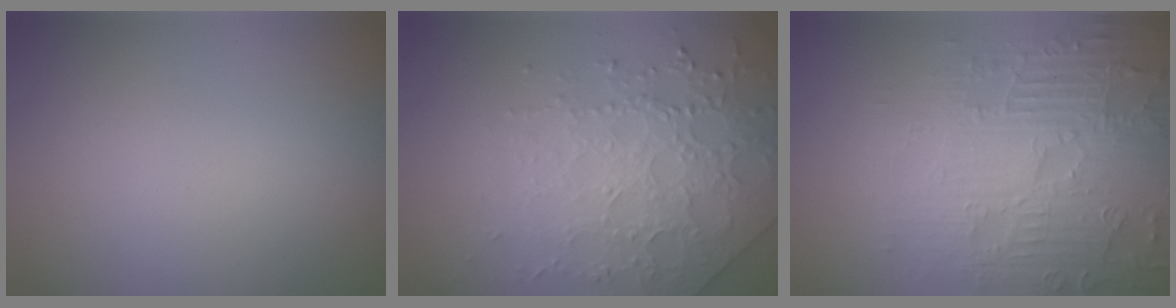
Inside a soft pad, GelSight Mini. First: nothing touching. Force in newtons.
{"total": 4.2, "press": 4.1, "slide": 0.7}
{"total": 6.7, "press": 5.4, "slide": 3.9}